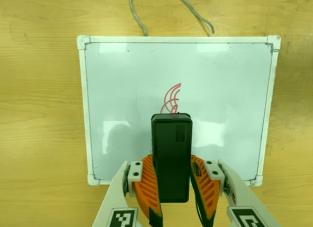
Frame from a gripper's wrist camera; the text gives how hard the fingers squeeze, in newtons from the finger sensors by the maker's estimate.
{"total": 8.9, "left": 7.3, "right": 10.6}